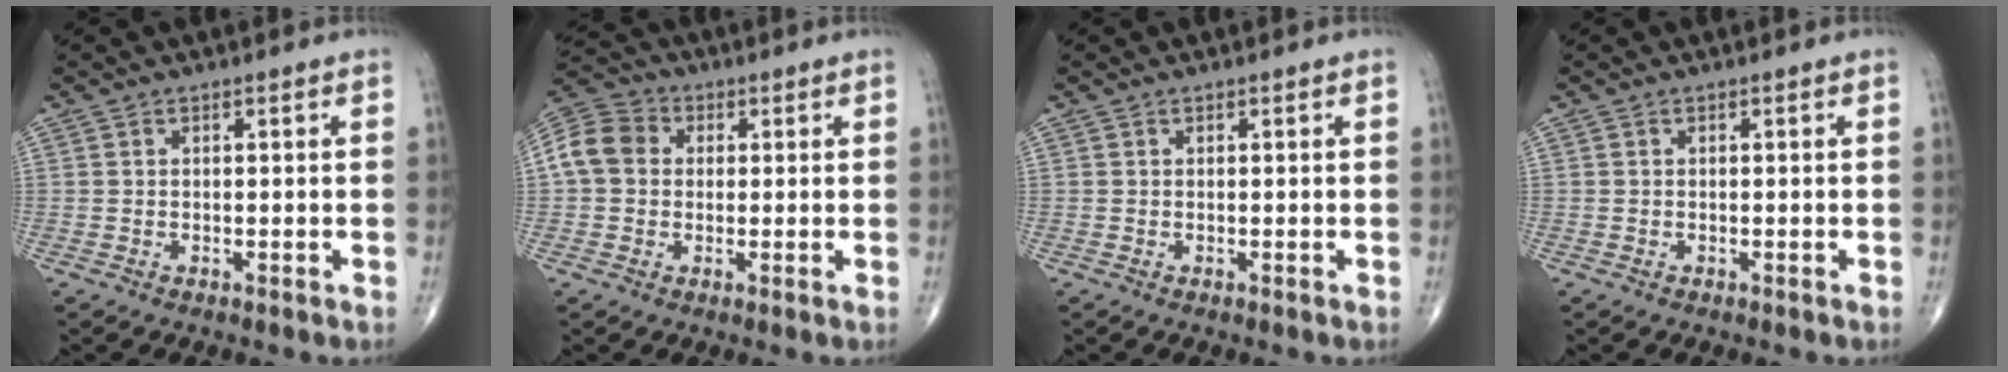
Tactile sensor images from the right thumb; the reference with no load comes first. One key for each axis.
{"total": 8.5, "fx": 0.8, "fy": 7.1, "fz": 4.6, "tx": -0.080, "ty": 0.023, "tz": 0.003}
{"total": 0.0}
{"total": 0.0}